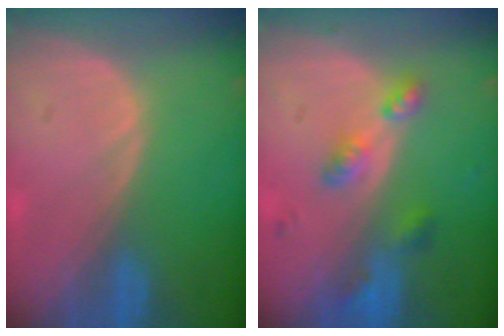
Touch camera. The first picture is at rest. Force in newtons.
{"total": 5.3, "press": 4.8, "slide": 2.2}